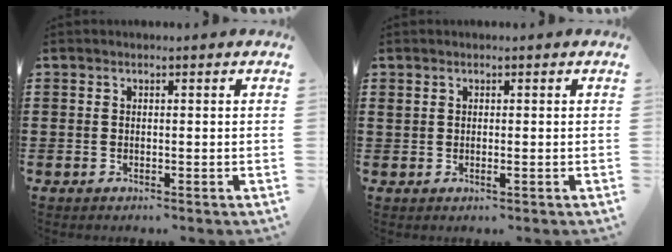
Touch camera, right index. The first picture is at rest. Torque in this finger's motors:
{"motor_torque": [-0.26, 0.52, 0.09, 0.08]}